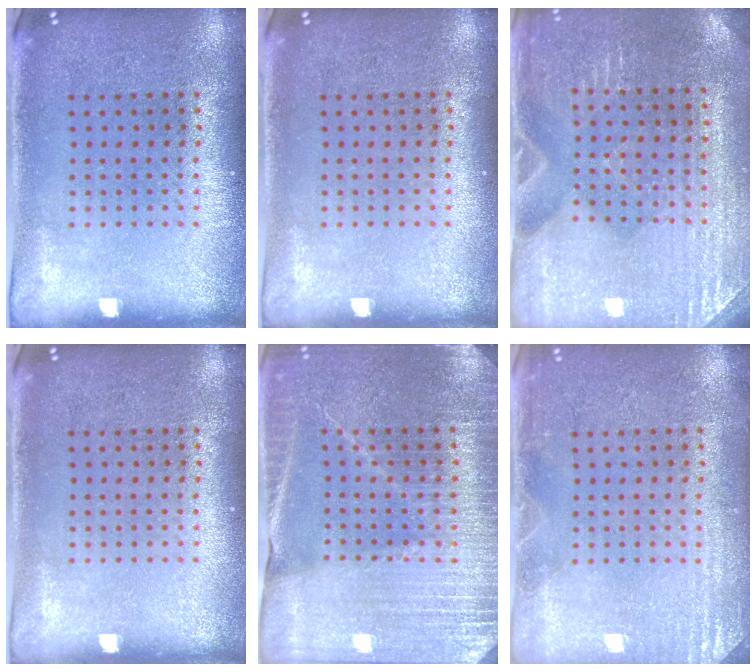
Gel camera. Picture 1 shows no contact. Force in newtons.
{"total": 0.0}
{"total": 3.0, "press": 3.0, "slide": 0.2}
{"total": 0.0}
{"total": 3.4, "press": 3.3, "slide": 0.7}
{"total": 2.6, "press": 2.5, "slide": 0.4}